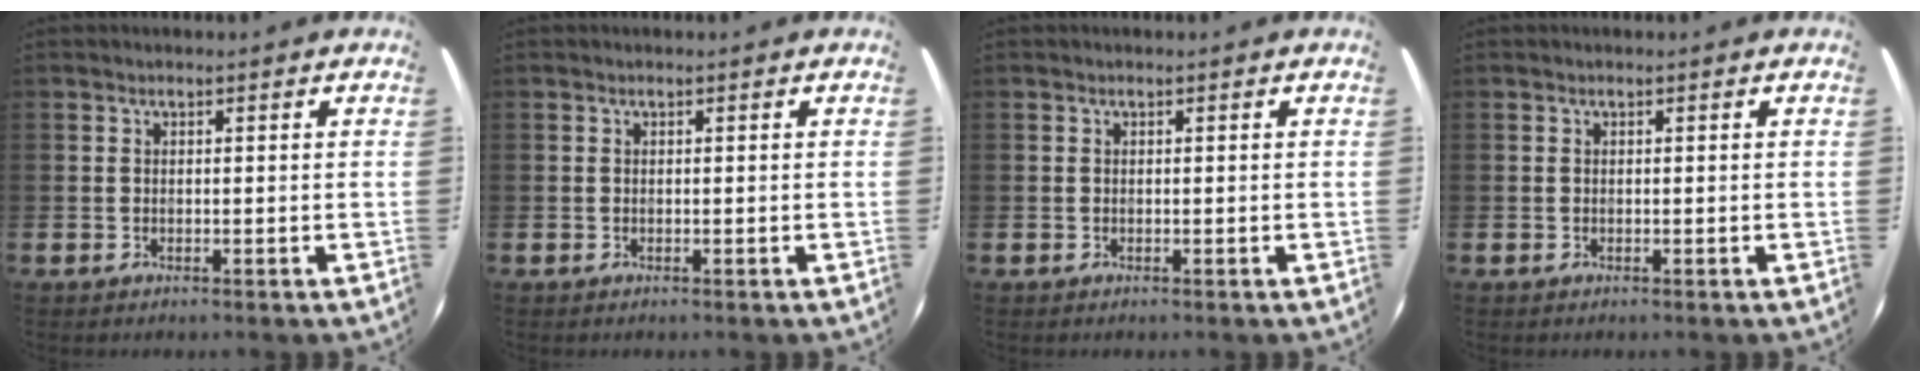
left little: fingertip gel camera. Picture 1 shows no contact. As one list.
[{"total": 0.0}, {"total": 0.0}, {"total": 0.0}]